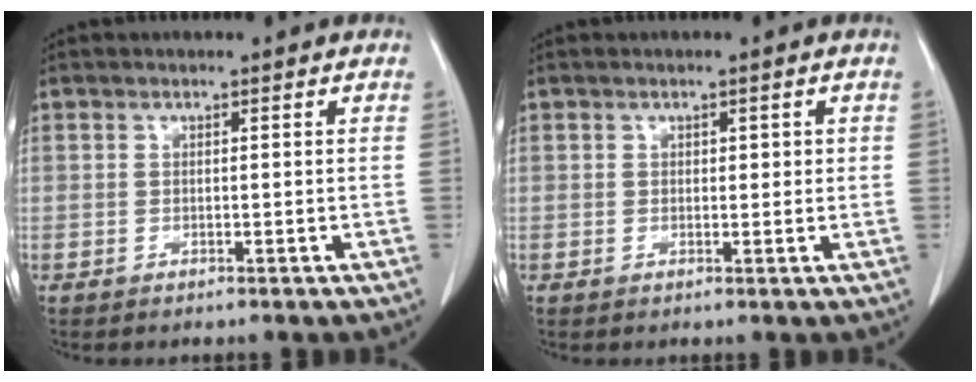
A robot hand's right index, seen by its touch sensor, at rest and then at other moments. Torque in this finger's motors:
{"motor_torque": [-0.02, -0.04, -0.09, -0.01]}